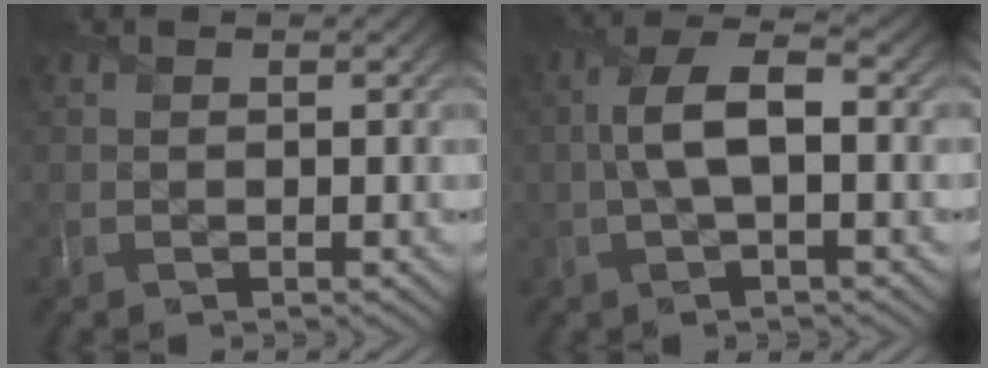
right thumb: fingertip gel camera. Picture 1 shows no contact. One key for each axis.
{"total": 5.7, "fx": -0.2, "fy": 2.0, "fz": 5.4, "tx": -0.114, "ty": 0.012, "tz": -0.011}